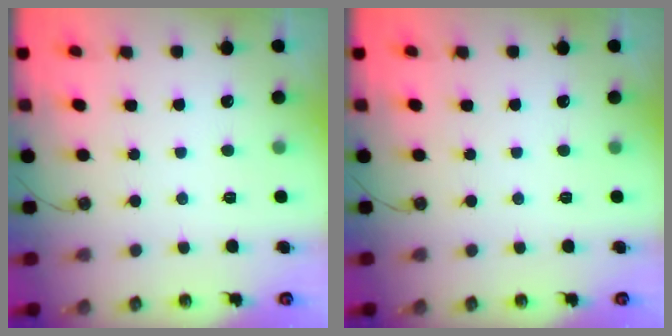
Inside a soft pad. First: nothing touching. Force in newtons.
{"total": 0.0}